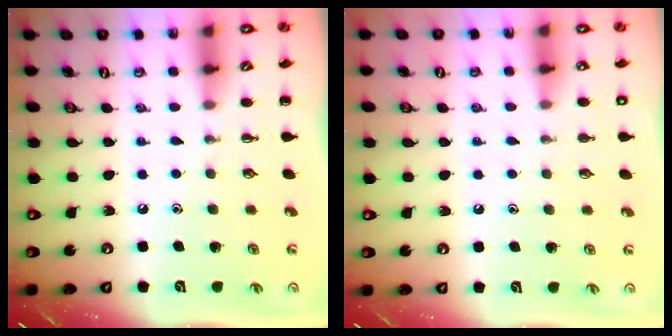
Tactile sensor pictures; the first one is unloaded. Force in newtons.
{"total": 1.4, "press": 1.4, "slide": 0.1}